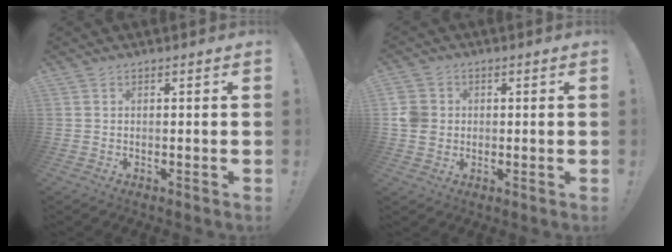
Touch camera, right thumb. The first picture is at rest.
{"total": 6.9, "force": [0.4, 6.2, 3.0], "torque": [-0.071, 0.008, 0.009]}